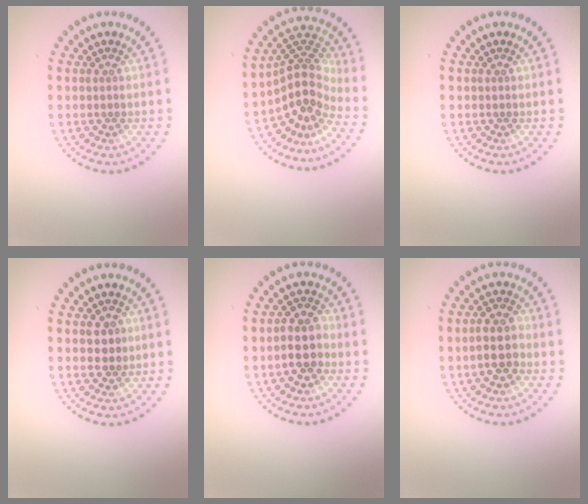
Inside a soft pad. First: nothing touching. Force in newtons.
{"total": 4.0, "press": 2.8, "slide": 2.9}
{"total": 0.0}
{"total": 1.9, "press": 1.9, "slide": 0.3}
{"total": 2.9, "press": 2.7, "slide": 1.0}
{"total": 3.0, "press": 2.8, "slide": 0.9}